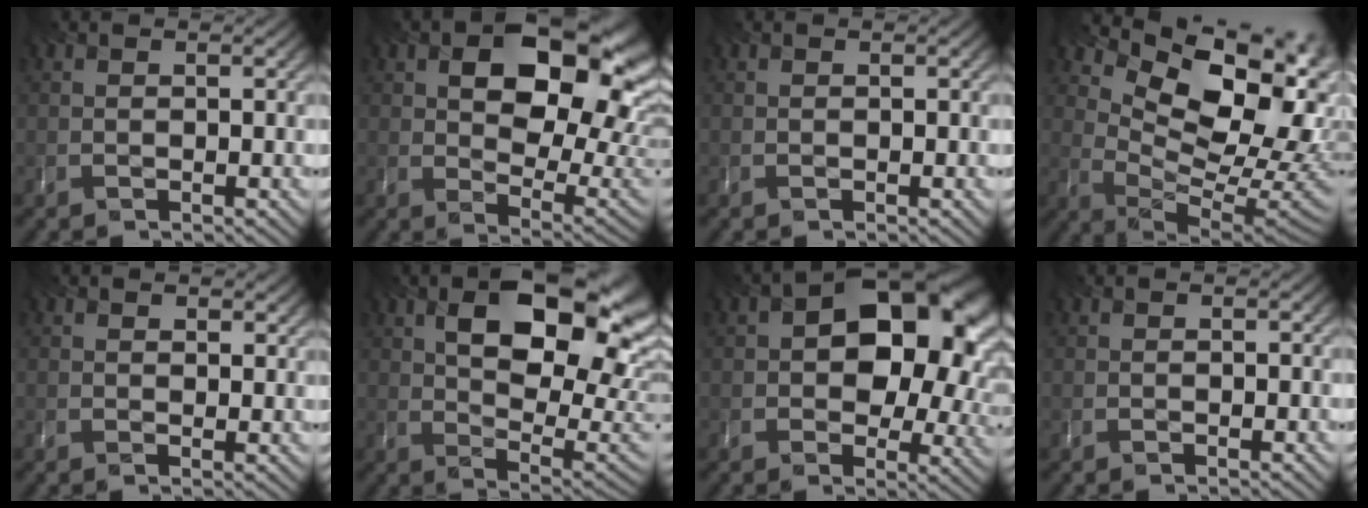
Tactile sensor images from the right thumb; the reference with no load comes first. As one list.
[{"total": 16.5, "force": [5.3, 9.6, 12.4], "torque": [-0.161, -0.003, 0.096]}, {"total": 0.0}, {"total": 15.4, "force": [7.2, 8.0, 11.0], "torque": [-0.194, 0.010, 0.121]}, {"total": 2.0, "force": [1.5, 0.9, 1.0], "torque": [-0.020, -0.004, 0.028]}, {"total": 16.1, "force": [5.7, 8.0, 12.7], "torque": [-0.184, 0.011, 0.090]}, {"total": 14.3, "force": [3.1, 9.2, 10.5], "torque": [-0.133, -0.004, 0.055]}, {"total": 0.0}]